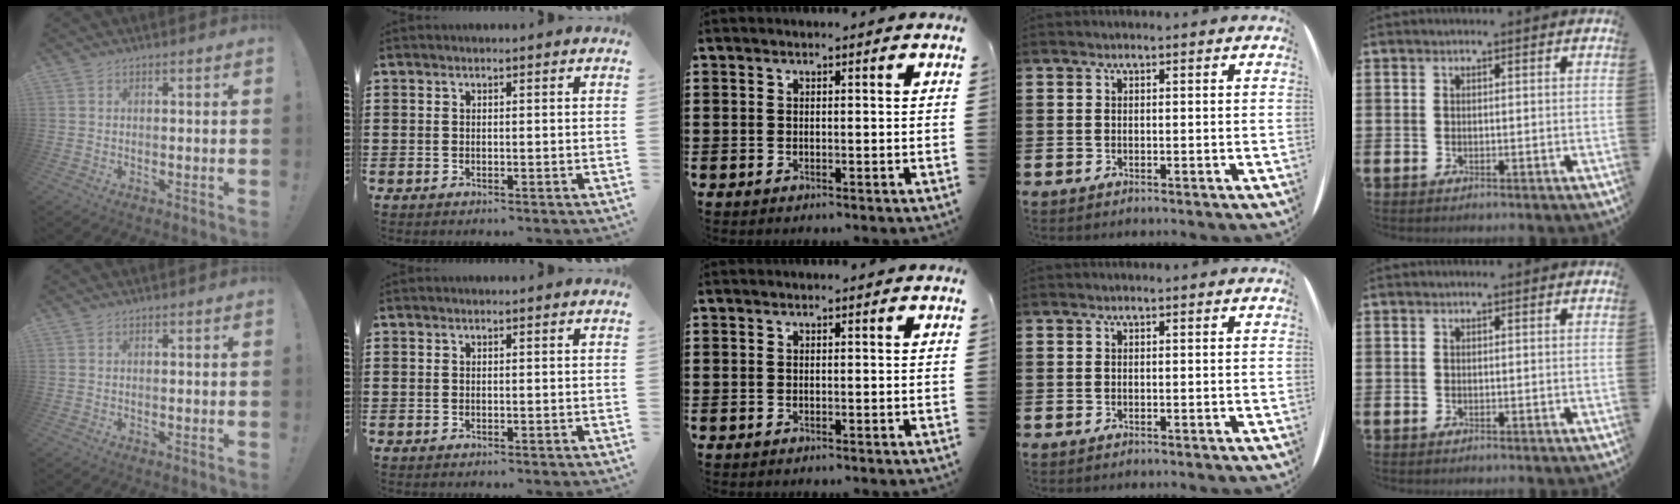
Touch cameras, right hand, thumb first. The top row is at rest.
{}